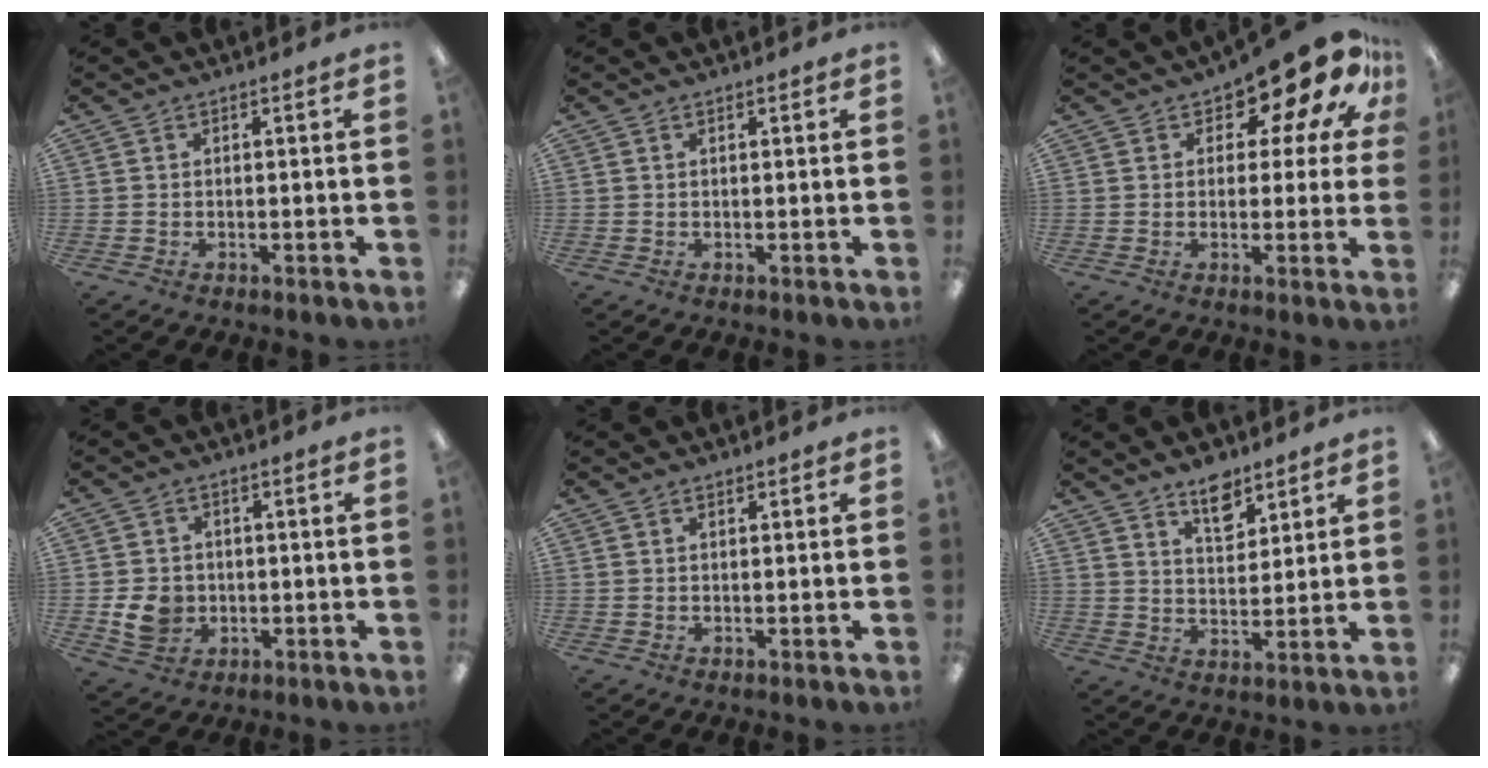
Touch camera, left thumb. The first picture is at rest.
{"total": 0.5, "force": [0.4, 0.3, 0.1], "torque": [-0.003, 0.003, 0.007]}
{"total": 13.2, "force": [8.9, 5.7, 7.9], "torque": [-0.117, -0.061, 0.150]}
{"total": 6.9, "force": [-0.9, 6.0, 3.1], "torque": [-0.053, 0.004, -0.015]}
{"total": 0.8, "force": [0.6, 0.4, 0.2], "torque": [-0.006, 0.001, 0.011]}
{"total": 8.2, "force": [6.2, 4.0, 3.6], "torque": [-0.040, -0.036, 0.106]}